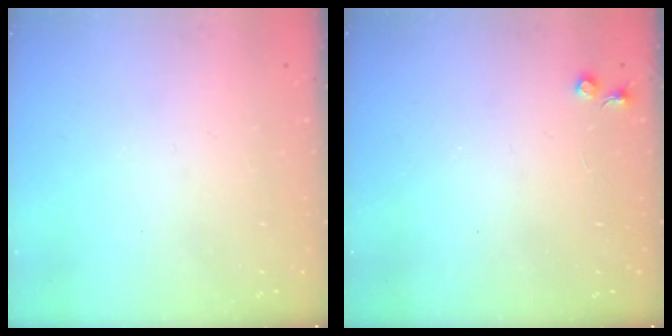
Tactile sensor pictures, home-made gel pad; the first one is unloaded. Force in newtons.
{"total": 3.8, "press": 3.7, "slide": 0.6}